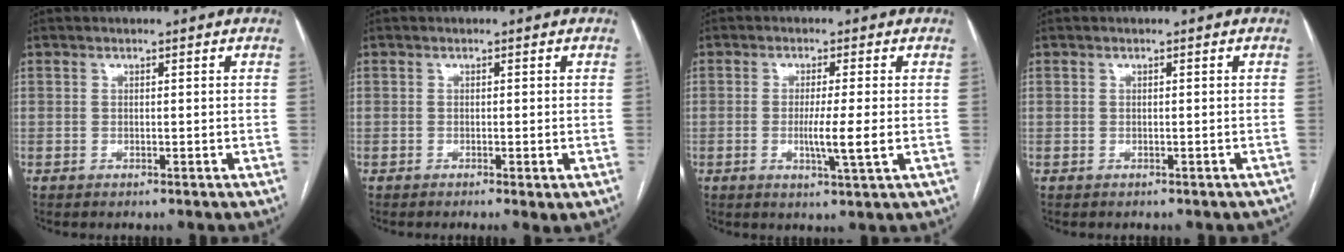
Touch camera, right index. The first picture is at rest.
{"total": 1.5, "force": [-0.7, 0.1, 1.4], "torque": [-0.022, -0.005, -0.008]}
{"total": 5.0, "force": [-0.7, -0.5, 5.0], "torque": [-0.090, -0.012, -0.014]}
{"total": 3.6, "force": [-2.9, 1.9, 0.8], "torque": [0.002, 0.010, -0.033]}